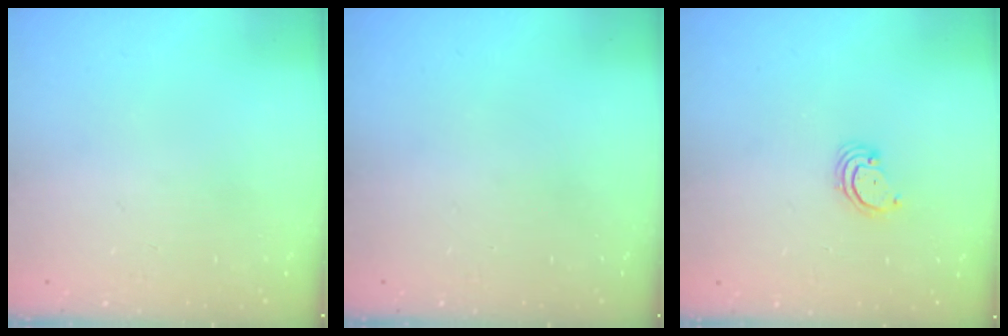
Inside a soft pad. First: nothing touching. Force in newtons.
{"total": 0.0}
{"total": 2.3, "press": 2.3, "slide": 0.2}